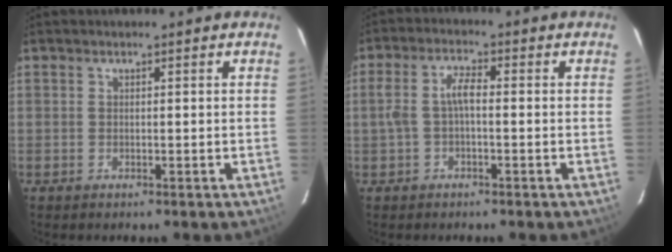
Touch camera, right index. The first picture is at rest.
{"total": 4.2, "force": [-0.8, 1.4, 3.9], "torque": [-0.085, 0.013, -0.012]}